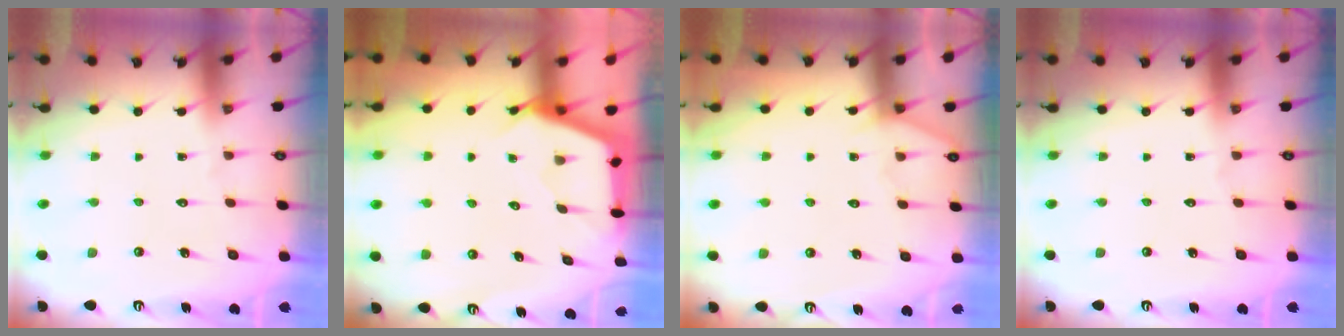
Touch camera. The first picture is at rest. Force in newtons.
{"total": 2.7, "press": 2.7, "slide": 0.4}
{"total": 4.6, "press": 4.6, "slide": 0.5}
{"total": 0.0}